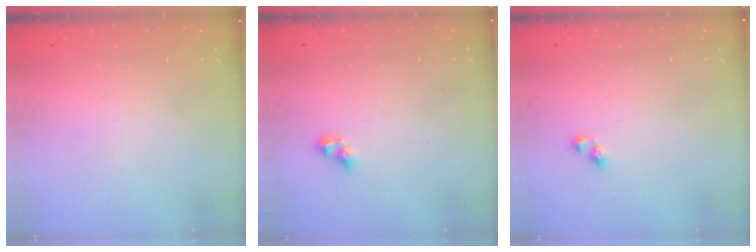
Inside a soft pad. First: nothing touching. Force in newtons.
{"total": 2.9, "press": 2.6, "slide": 1.1}
{"total": 2.5, "press": 2.5, "slide": 0.2}